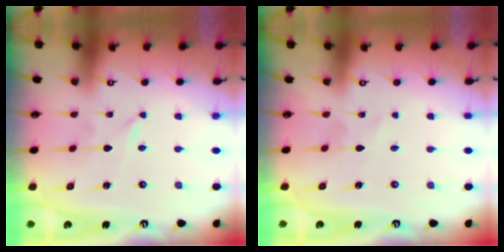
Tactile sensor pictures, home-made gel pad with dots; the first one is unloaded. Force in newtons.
{"total": 2.4, "press": 2.4, "slide": 0.2}